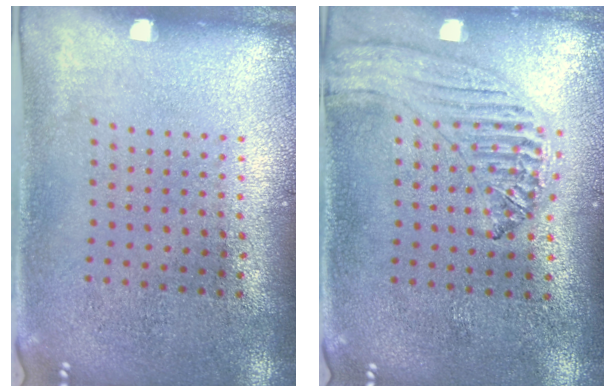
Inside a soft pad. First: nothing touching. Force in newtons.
{"total": 1.2, "press": 1.2, "slide": 0.1}